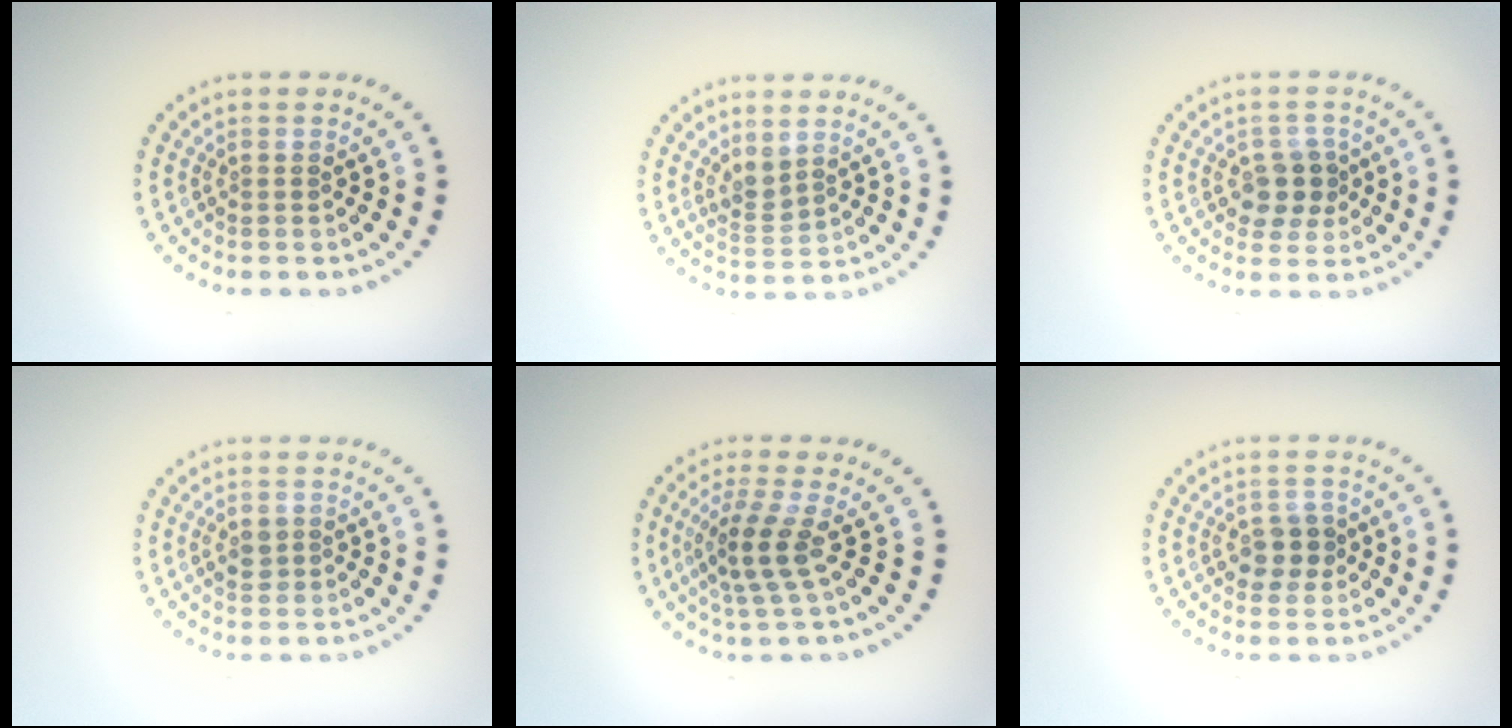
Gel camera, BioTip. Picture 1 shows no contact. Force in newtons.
{"total": 1.7, "press": 1.4, "slide": 0.9}
{"total": 2.9, "press": 2.7, "slide": 1.0}
{"total": 1.5, "press": 1.5, "slide": 0.3}
{"total": 3.5, "press": 2.9, "slide": 2.0}
{"total": 2.5, "press": 2.4, "slide": 0.6}